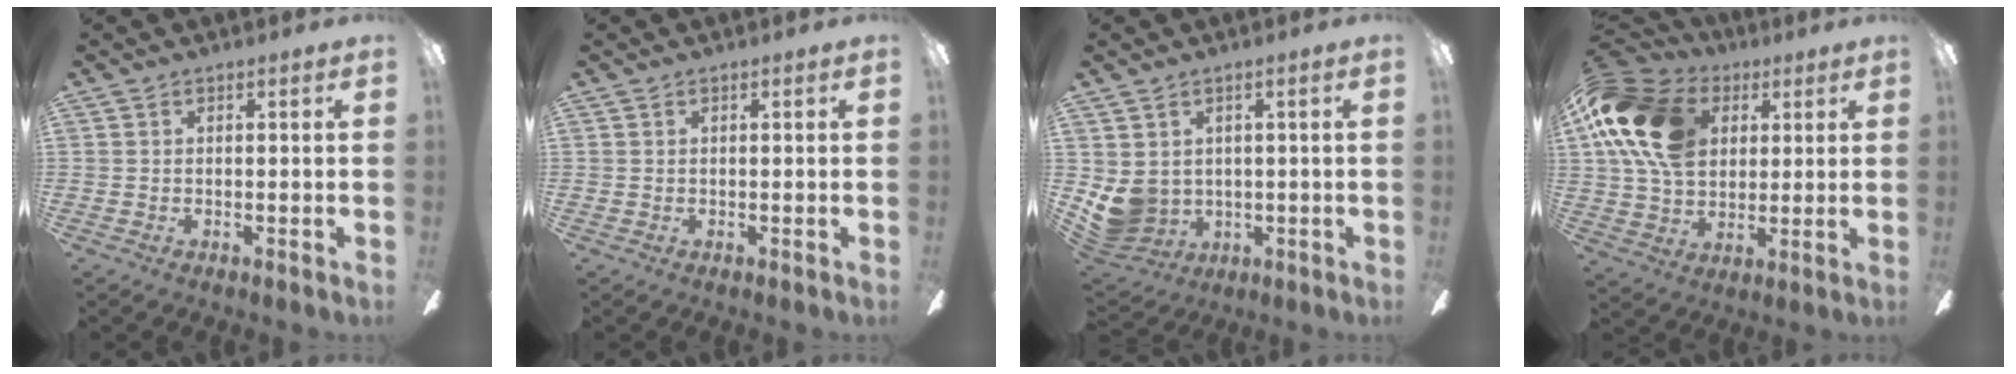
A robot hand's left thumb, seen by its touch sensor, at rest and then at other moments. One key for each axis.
{"total": 0.0}
{"total": 7.0, "fx": 0.6, "fy": 6.6, "fz": 2.5, "tx": -0.084, "ty": -0.015, "tz": 0.016}
{"total": 19.1, "fx": 6.0, "fy": 13.8, "fz": 11.8, "tx": -0.246, "ty": 0.000, "tz": 0.112}